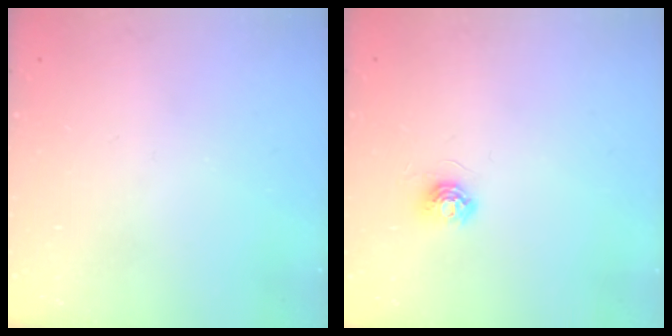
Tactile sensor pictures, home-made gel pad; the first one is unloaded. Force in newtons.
{"total": 5.1, "press": 5.1, "slide": 0.5}